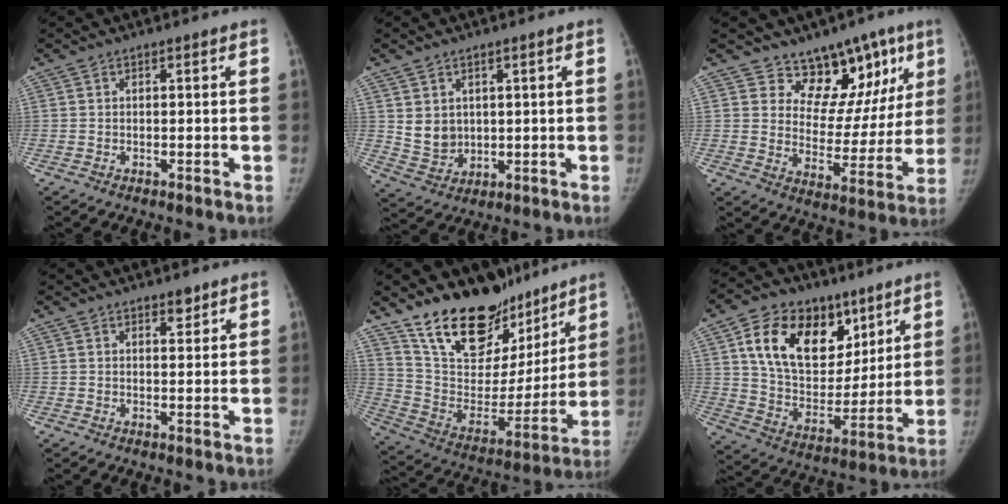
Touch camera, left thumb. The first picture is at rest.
{"total": 5.7, "force": [1.7, 4.8, 2.7], "torque": [-0.032, -0.020, 0.050]}
{"total": 14.5, "force": [10.0, 8.9, 5.7], "torque": [-0.005, -0.057, 0.146]}
{"total": 2.1, "force": [1.6, 1.0, 1.0], "torque": [-0.003, -0.010, 0.023]}
{"total": 24.4, "force": [18.4, 12.1, 10.5], "torque": [-0.126, -0.096, 0.310]}
{"total": 21.6, "force": [10.0, 14.3, 12.6], "torque": [-0.176, -0.034, 0.177]}